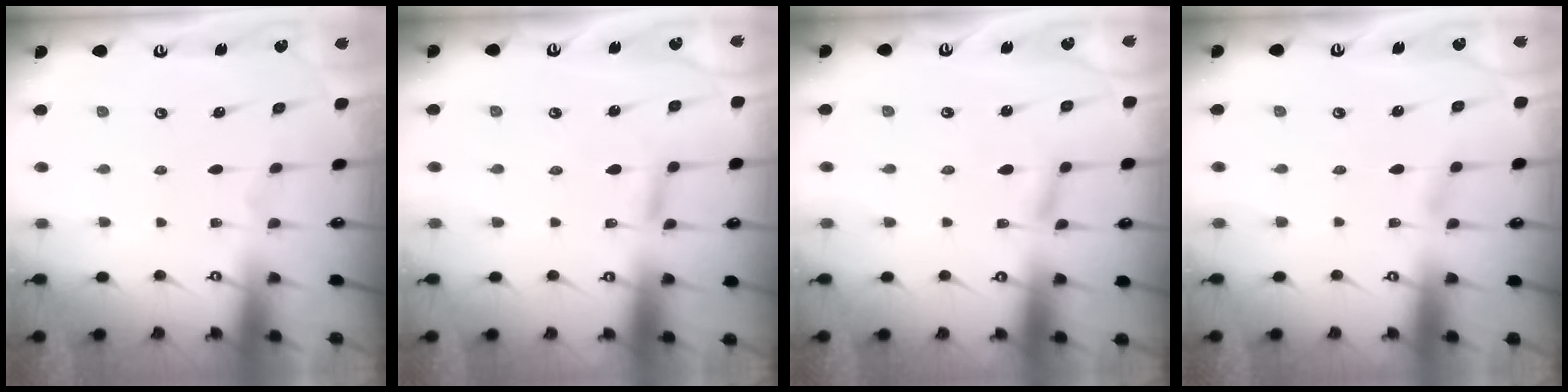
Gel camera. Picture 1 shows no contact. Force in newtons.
{"total": 3.5, "press": 3.5, "slide": 0.4}
{"total": 1.4, "press": 1.4, "slide": 0.2}
{"total": 1.3, "press": 1.3, "slide": 0.2}